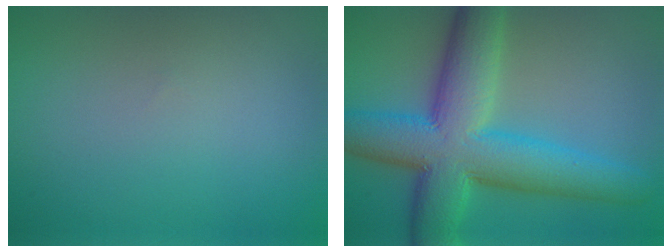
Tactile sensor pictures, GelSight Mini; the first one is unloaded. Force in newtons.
{"total": 11.8, "press": 11.8, "slide": 0.1}